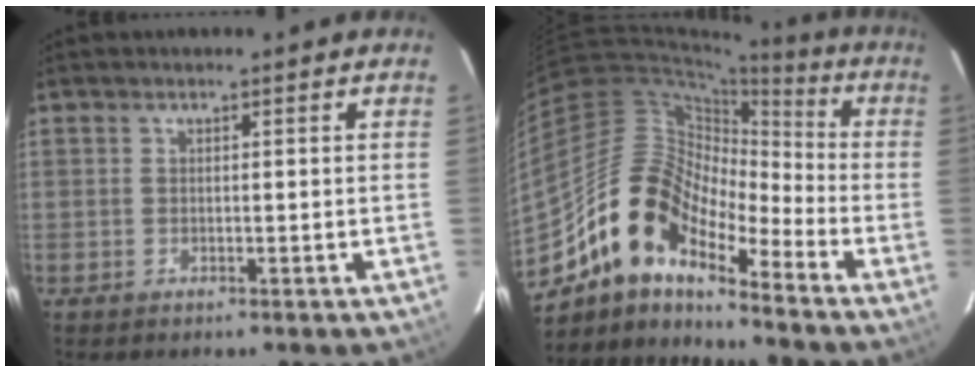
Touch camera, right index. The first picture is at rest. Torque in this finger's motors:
{"motor_torque": [0.68, -0.78, 1.04, 0.21]}